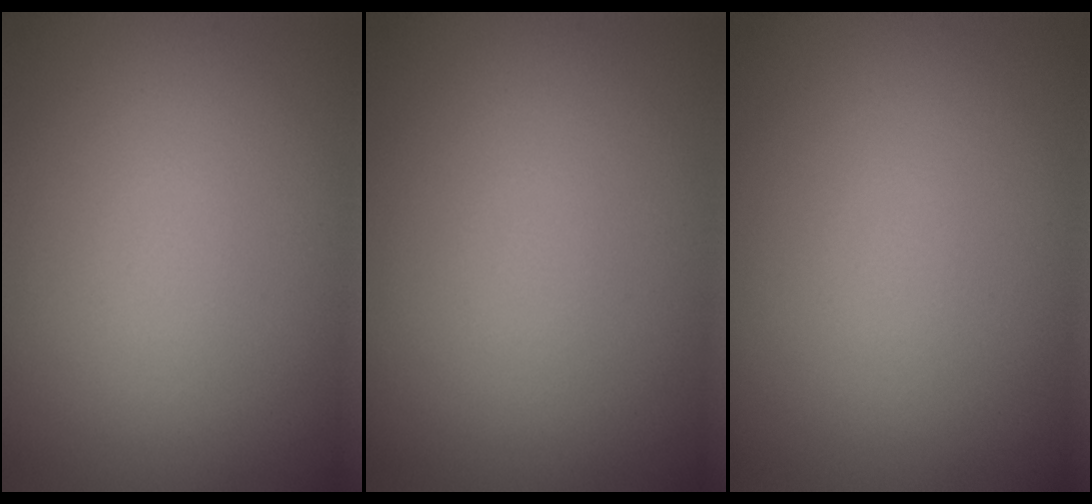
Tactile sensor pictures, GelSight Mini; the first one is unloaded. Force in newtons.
{"total": 0.0}
{"total": 0.0}